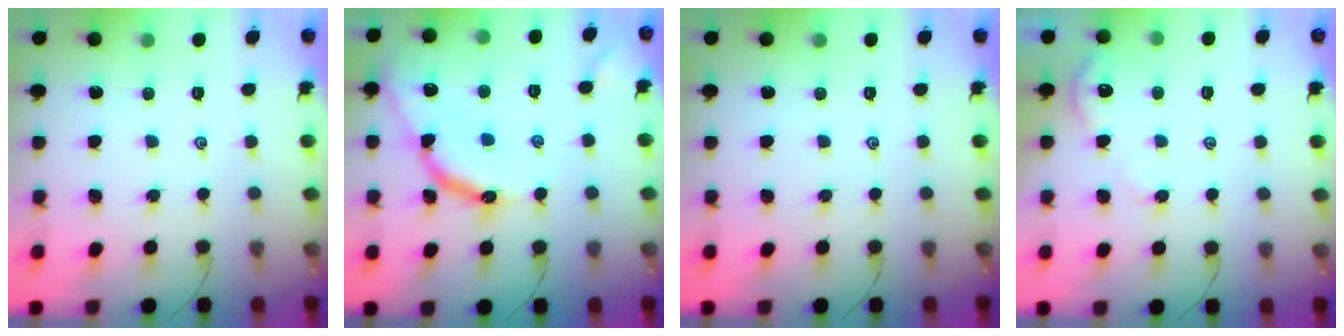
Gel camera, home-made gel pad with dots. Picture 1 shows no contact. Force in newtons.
{"total": 11.7, "press": 11.6, "slide": 1.3}
{"total": 0.0}
{"total": 2.4, "press": 2.4, "slide": 0.3}